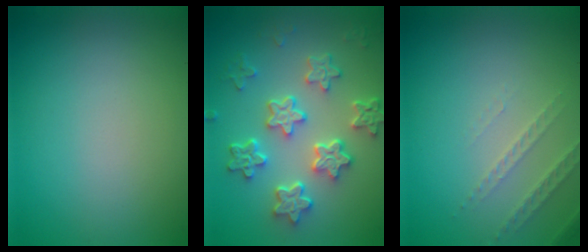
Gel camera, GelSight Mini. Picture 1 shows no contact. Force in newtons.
{"total": 5.8, "press": 4.7, "slide": 3.4}
{"total": 1.9, "press": 1.8, "slide": 0.6}